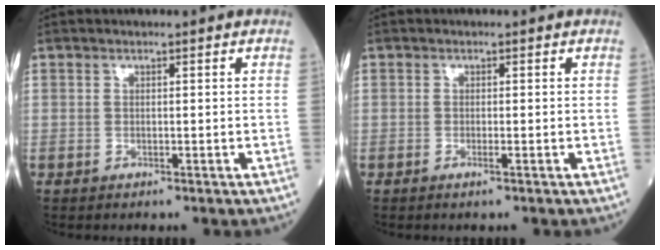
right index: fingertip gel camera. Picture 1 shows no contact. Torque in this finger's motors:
{"motor_torque": [-0.07, 0.07, -0.03, -0.01]}